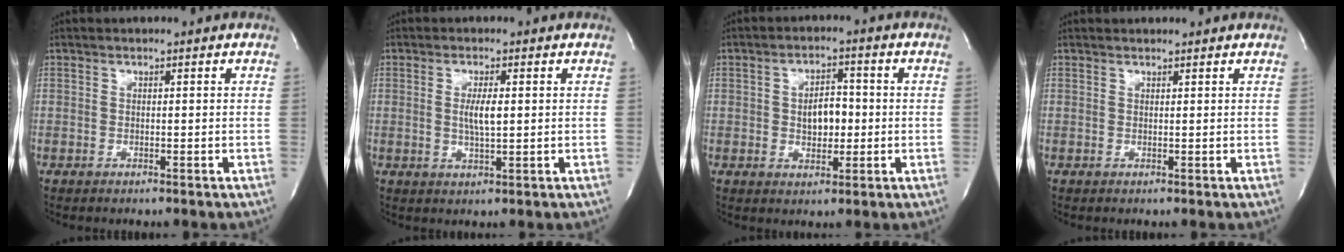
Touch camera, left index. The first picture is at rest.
{"total": 3.2, "force": [0.3, 0.5, 3.2], "torque": [-0.062, -0.005, 0.006]}
{"total": 4.9, "force": [-0.3, 2.8, 4.0], "torque": [-0.065, 0.005, -0.002]}
{"total": 1.8, "force": [1.8, 0.3, 0.1], "torque": [-0.011, 0.013, 0.023]}